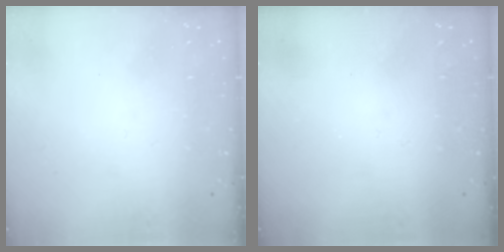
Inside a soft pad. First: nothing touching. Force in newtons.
{"total": 0.0}